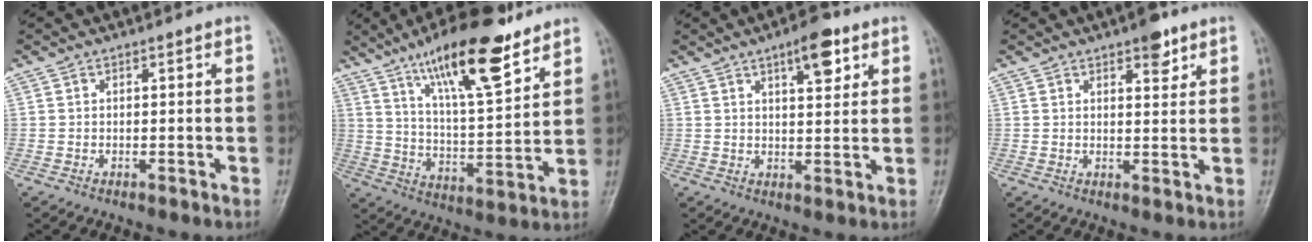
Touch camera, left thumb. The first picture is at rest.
{"total": 18.3, "force": [12.0, 5.0, 12.8], "torque": [-0.188, -0.062, 0.209]}
{"total": 6.9, "force": [3.8, 2.5, 5.2], "torque": [-0.060, -0.018, 0.053]}
{"total": 4.4, "force": [2.9, 1.8, 2.9], "torque": [-0.024, -0.015, 0.039]}